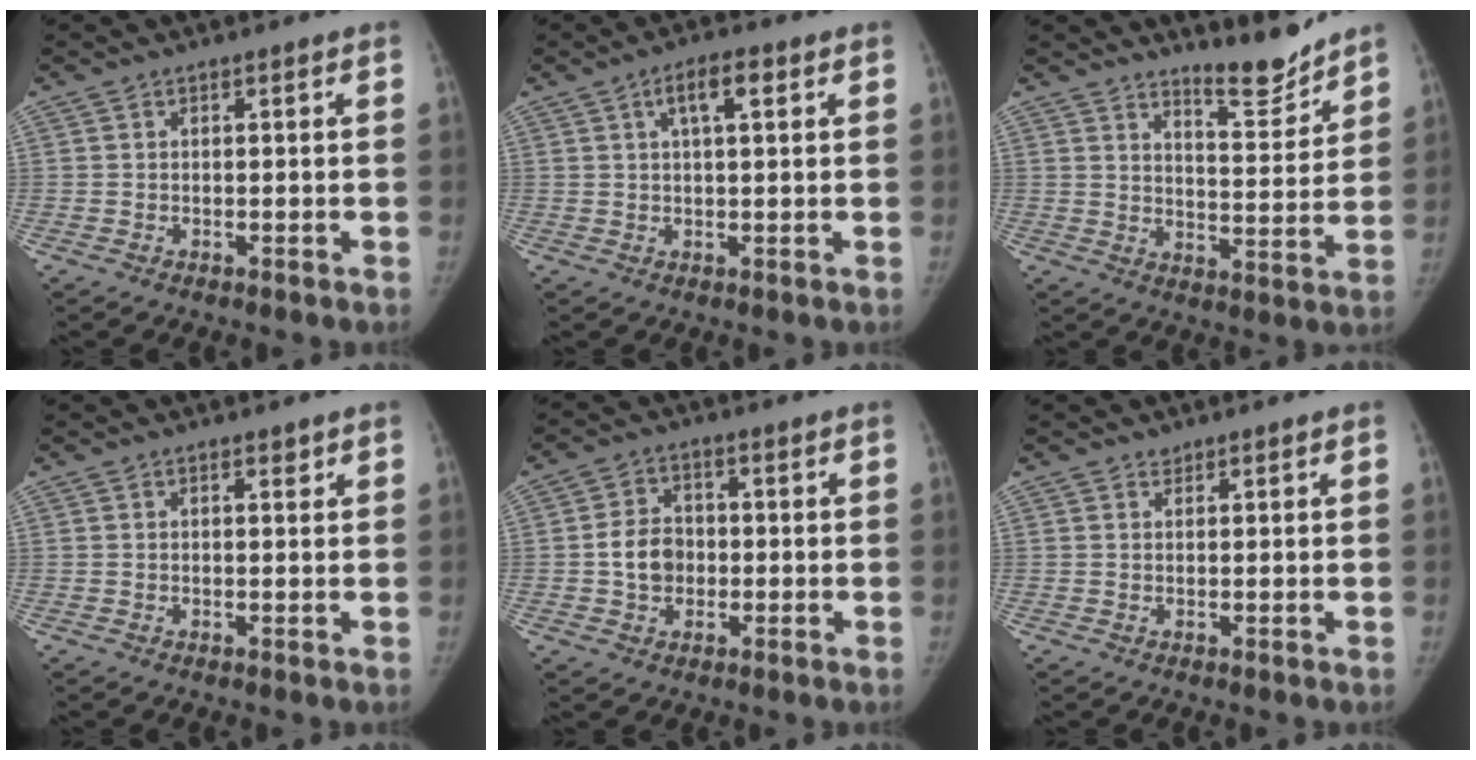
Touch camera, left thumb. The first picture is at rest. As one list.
[{"total": 5.0, "force": [2.0, 1.9, 4.2], "torque": [-0.063, 0.007, 0.030]}, {"total": 8.0, "force": [7.3, 1.4, 3.0], "torque": [-0.020, -0.064, 0.118]}, {"total": 0.9, "force": [0.6, 0.4, 0.3], "torque": [0.003, -0.003, 0.008]}, {"total": 6.2, "force": [-0.7, 5.1, 3.5], "torque": [-0.038, 0.013, -0.017]}, {"total": 0.8, "force": [0.7, 0.5, -0.1], "torque": [0.014, -0.005, 0.007]}]